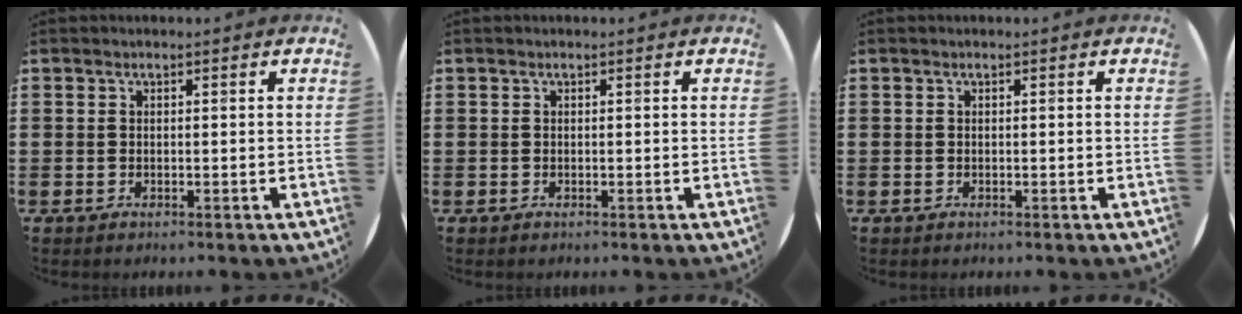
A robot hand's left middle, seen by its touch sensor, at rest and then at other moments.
{"total": 0.0}
{"total": 0.0}